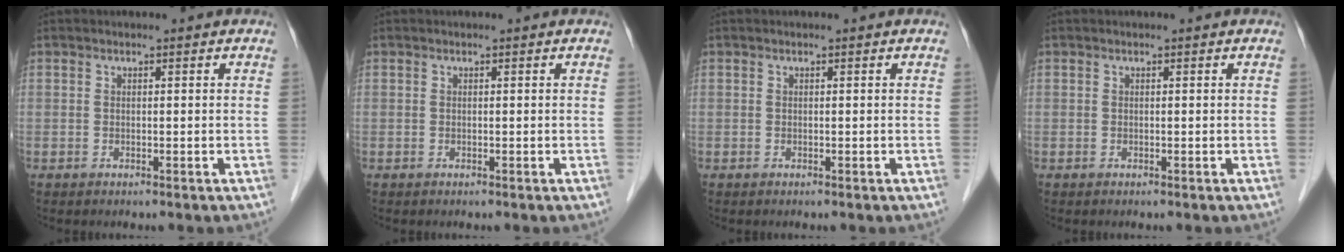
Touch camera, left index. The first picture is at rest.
{"total": 0.0}
{"total": 0.0}
{"total": 0.0}